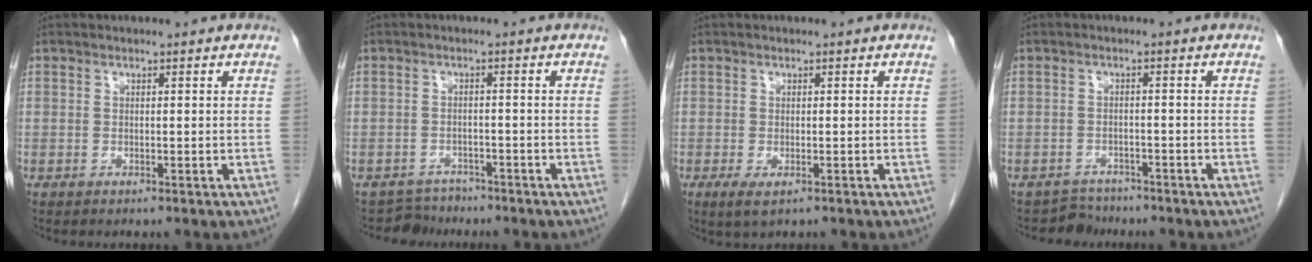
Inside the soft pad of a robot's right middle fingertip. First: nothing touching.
{"total": 3.2, "force": [-2.7, 1.3, -1.0], "torque": [0.014, 0.001, -0.046]}
{"total": 2.3, "force": [-1.2, 0.8, 1.8], "torque": [-0.032, -0.006, -0.016]}
{"total": 2.8, "force": [-2.4, 1.0, -1.0], "torque": [0.017, 0.000, -0.041]}